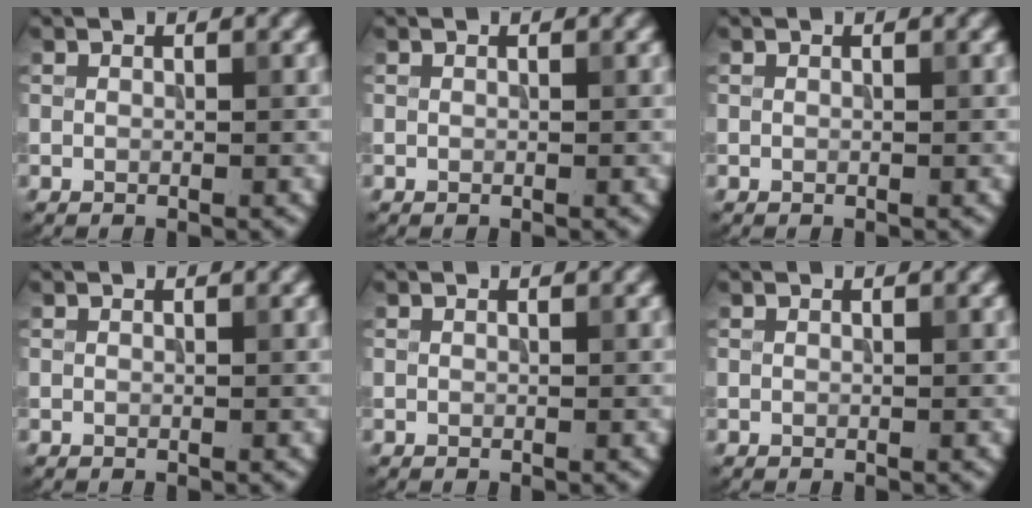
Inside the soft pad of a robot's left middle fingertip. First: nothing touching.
{"total": 0.0}
{"total": 0.0}
{"total": 0.0}
{"total": 0.0}
{"total": 0.0}